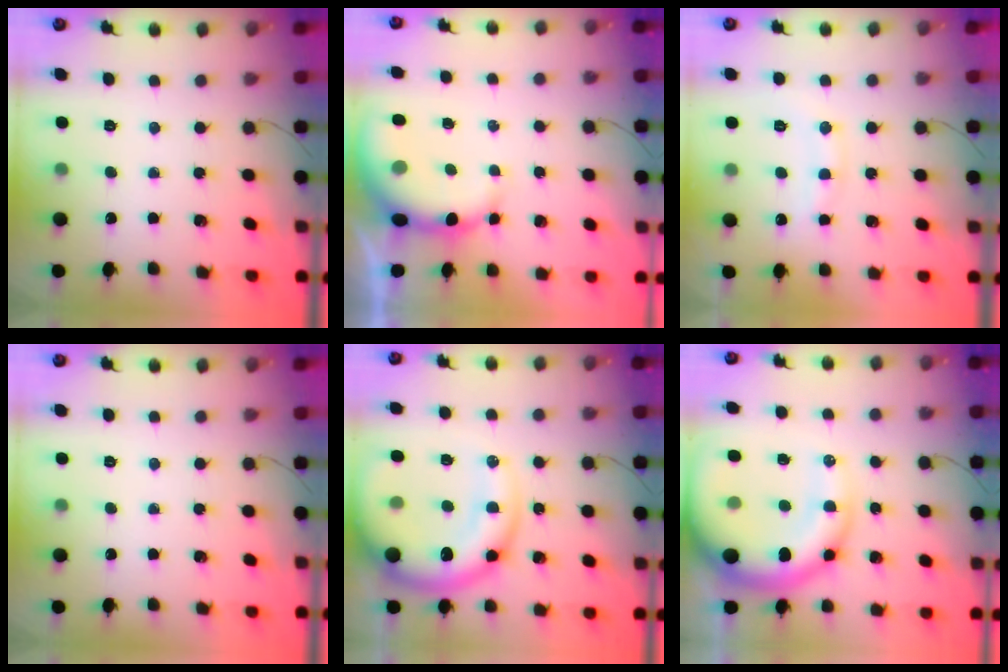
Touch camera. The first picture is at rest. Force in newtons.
{"total": 7.8, "press": 7.7, "slide": 1.5}
{"total": 10.1, "press": 10.0, "slide": 1.0}
{"total": 0.0}
{"total": 19.0, "press": 18.5, "slide": 4.3}
{"total": 21.8, "press": 21.2, "slide": 5.2}